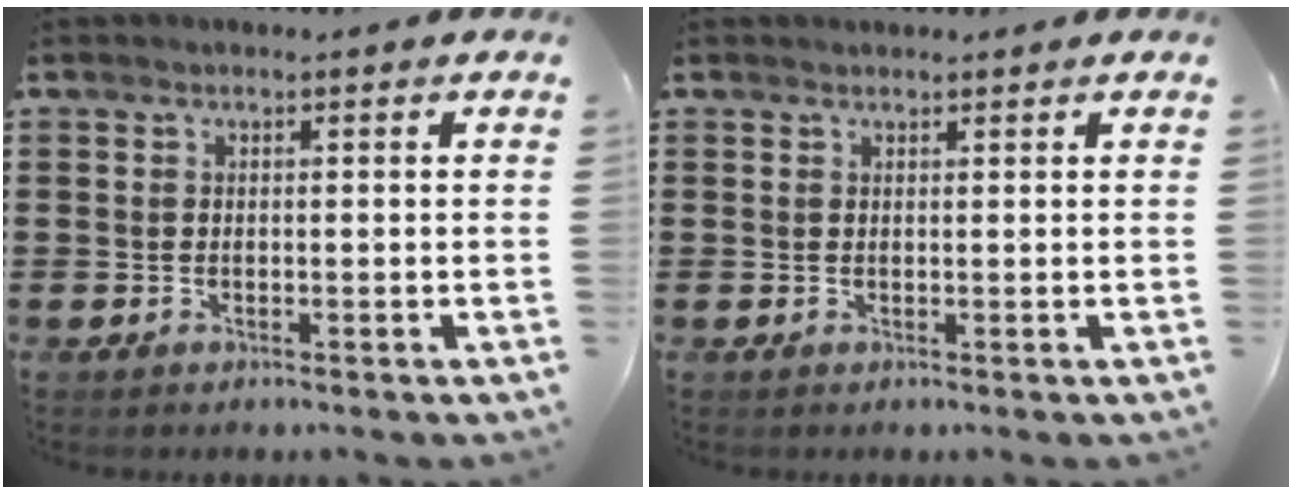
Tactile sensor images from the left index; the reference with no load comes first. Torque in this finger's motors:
{"motor_torque": [-0.12, -0.19, -0.20, -0.09]}